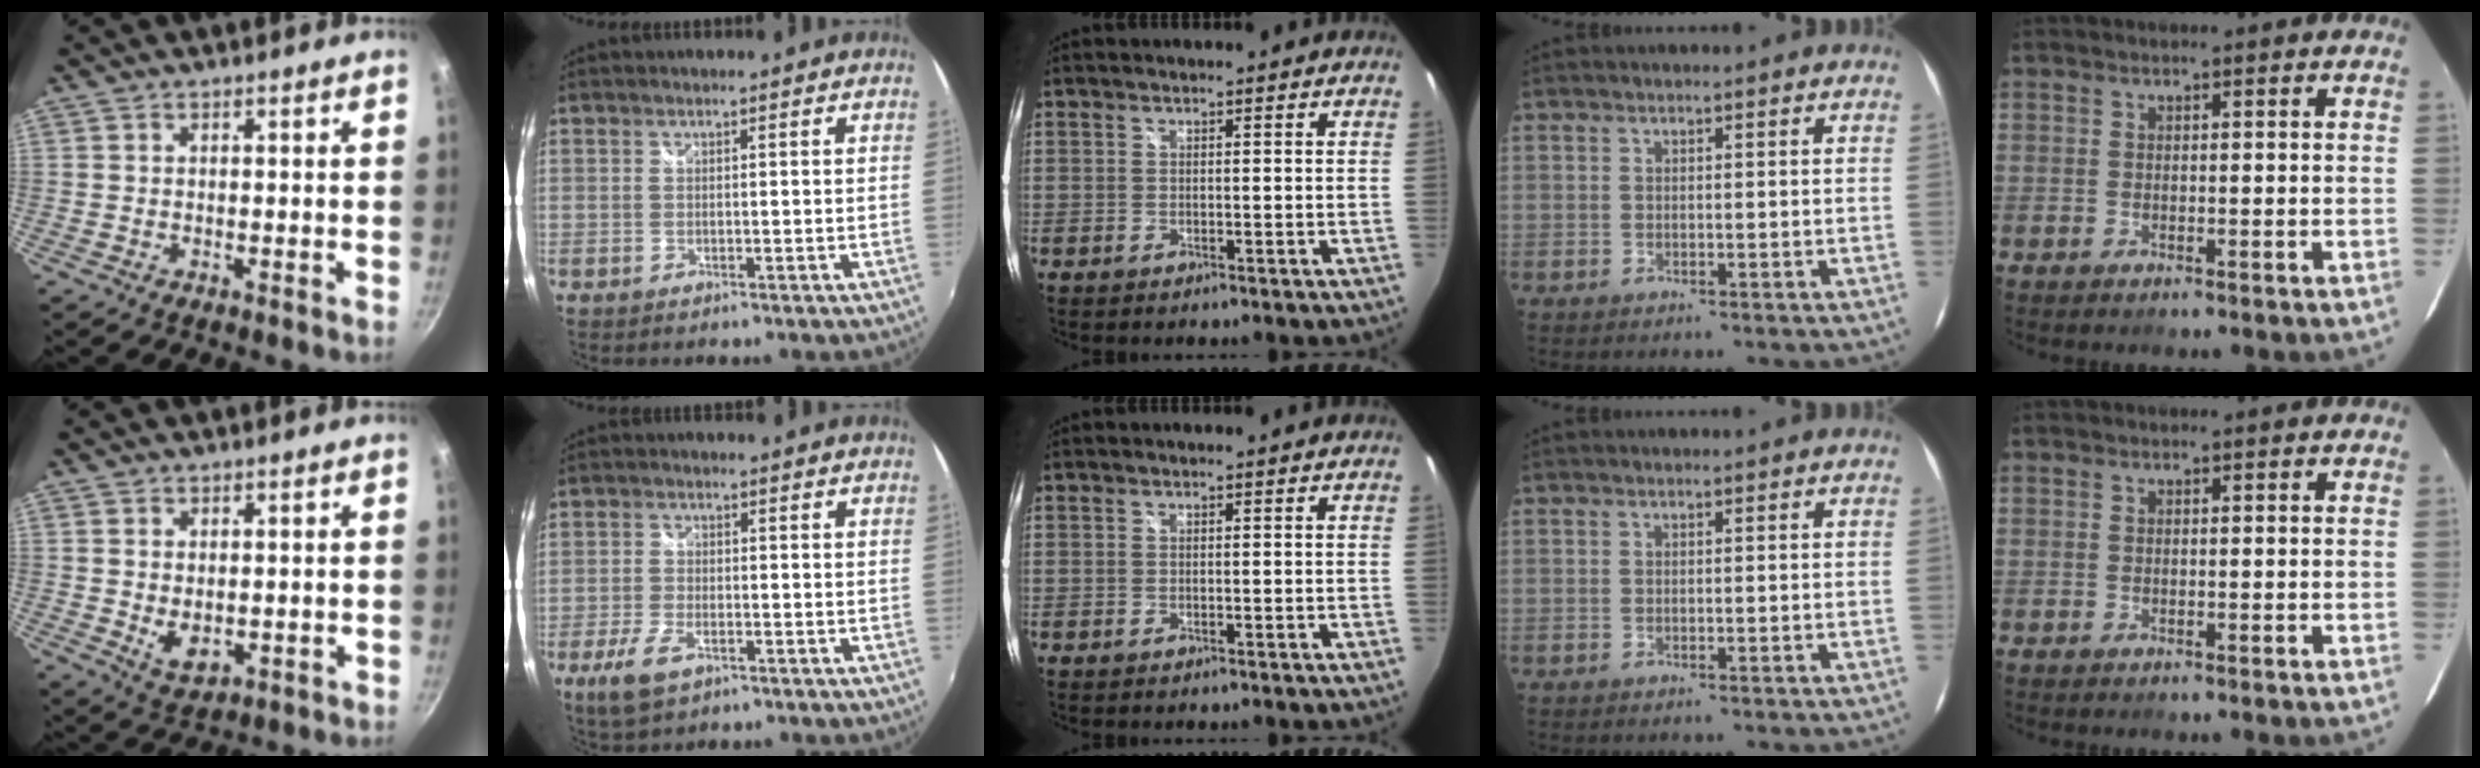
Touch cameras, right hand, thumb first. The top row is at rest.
{"thumb": {"total": 5.3, "force": [-0.1, 3.5, 4.0], "torque": [-0.062, -0.014, 0.009]}, "index": {"total": 6.9, "force": [-3.8, 3.1, 4.9], "torque": [-0.122, -0.011, -0.069]}}